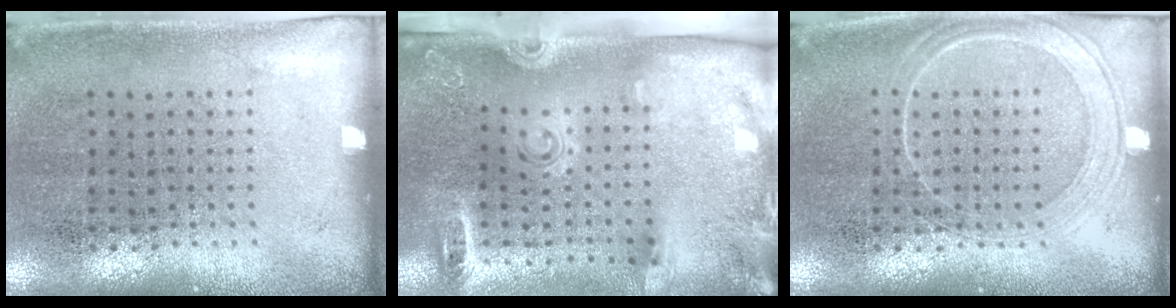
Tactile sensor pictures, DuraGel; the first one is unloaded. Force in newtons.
{"total": 2.8, "press": 2.0, "slide": 2.0}
{"total": 2.2, "press": 2.1, "slide": 0.4}